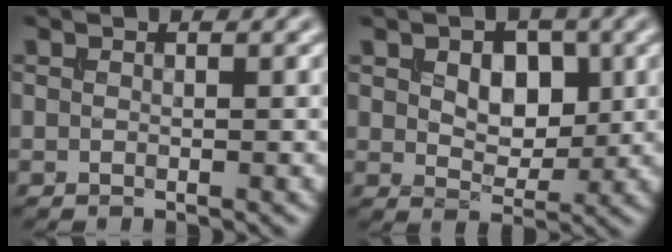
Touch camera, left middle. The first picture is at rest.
{"total": 4.5, "force": [1.1, 2.9, 3.3], "torque": [-0.054, -0.002, 0.014]}